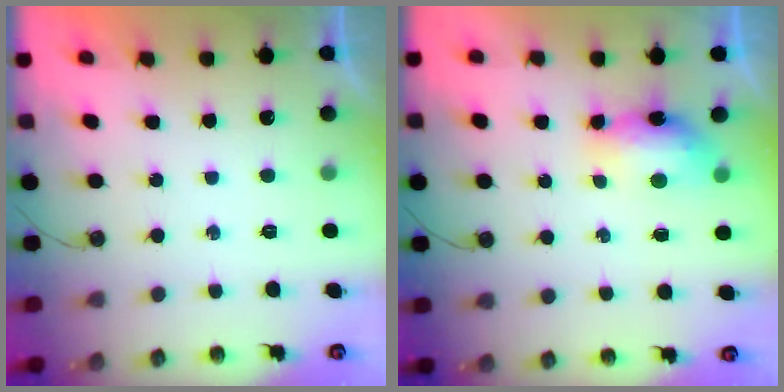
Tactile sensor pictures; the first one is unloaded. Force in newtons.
{"total": 8.4, "press": 8.0, "slide": 2.8}